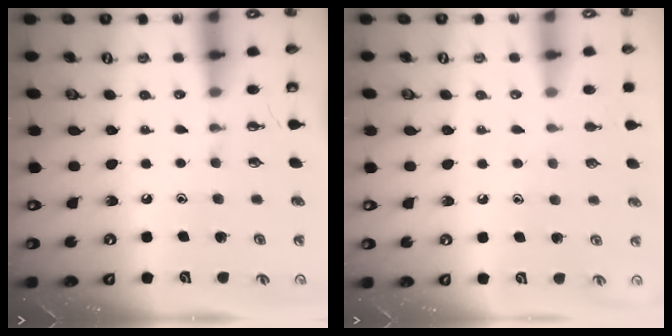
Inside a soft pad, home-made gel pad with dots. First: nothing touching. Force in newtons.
{"total": 5.0, "press": 5.0, "slide": 0.5}